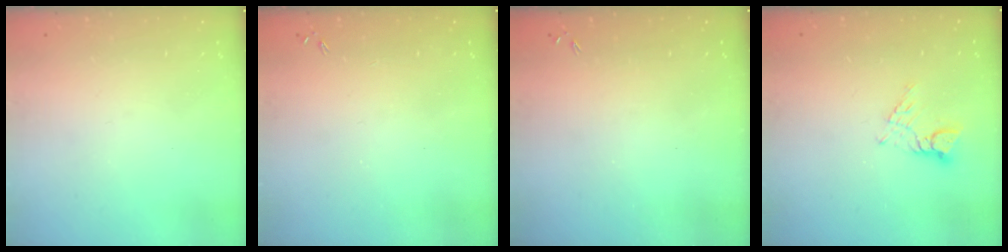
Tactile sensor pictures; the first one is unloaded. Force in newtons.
{"total": 0.0}
{"total": 0.0}
{"total": 4.1, "press": 4.0, "slide": 0.5}